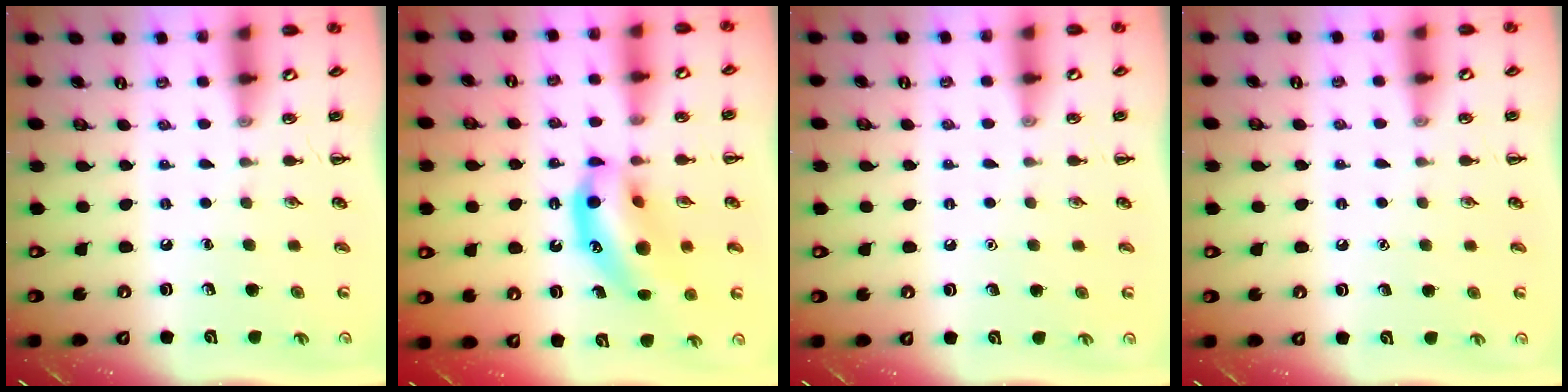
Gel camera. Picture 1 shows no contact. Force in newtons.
{"total": 13.8, "press": 13.4, "slide": 3.3}
{"total": 1.5, "press": 1.5, "slide": 0.1}
{"total": 1.4, "press": 1.4, "slide": 0.1}